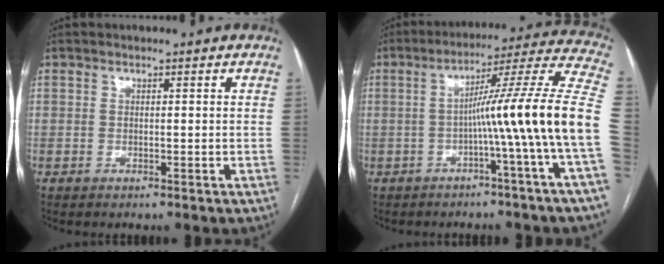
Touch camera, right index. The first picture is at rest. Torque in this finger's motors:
{"motor_torque": [1.46, -0.54, 0.81, 0.19]}